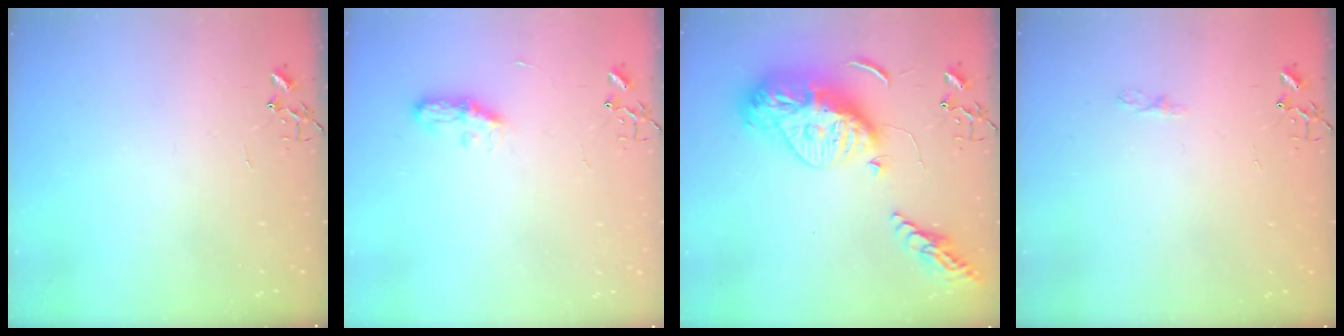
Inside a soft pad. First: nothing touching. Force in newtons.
{"total": 5.7, "press": 5.7, "slide": 0.7}
{"total": 22.4, "press": 22.3, "slide": 1.9}
{"total": 4.0, "press": 4.0, "slide": 0.6}